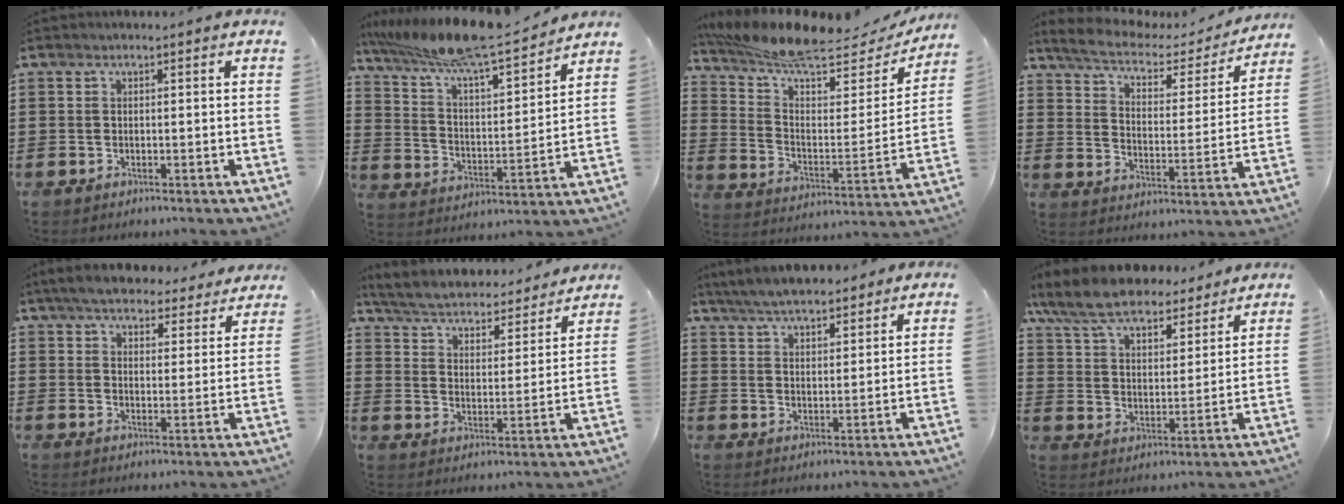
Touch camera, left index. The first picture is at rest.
{"total": 9.9, "force": [8.7, 0.2, 4.7], "torque": [-0.126, -0.056, 0.146]}
{"total": 10.9, "force": [9.3, 1.9, 5.3], "torque": [-0.131, -0.059, 0.160]}
{"total": 4.6, "force": [3.9, 1.4, 2.1], "torque": [-0.063, -0.023, 0.059]}
{"total": 5.4, "force": [5.2, 0.7, 1.3], "torque": [-0.048, -0.018, 0.093]}
{"total": 4.5, "force": [4.4, 0.1, 0.8], "torque": [-0.040, -0.034, 0.070]}
{"total": 5.6, "force": [5.3, 1.2, 1.5], "torque": [-0.048, -0.010, 0.098]}
{"total": 8.9, "force": [8.0, 2.0, 3.3], "torque": [-0.098, -0.034, 0.146]}